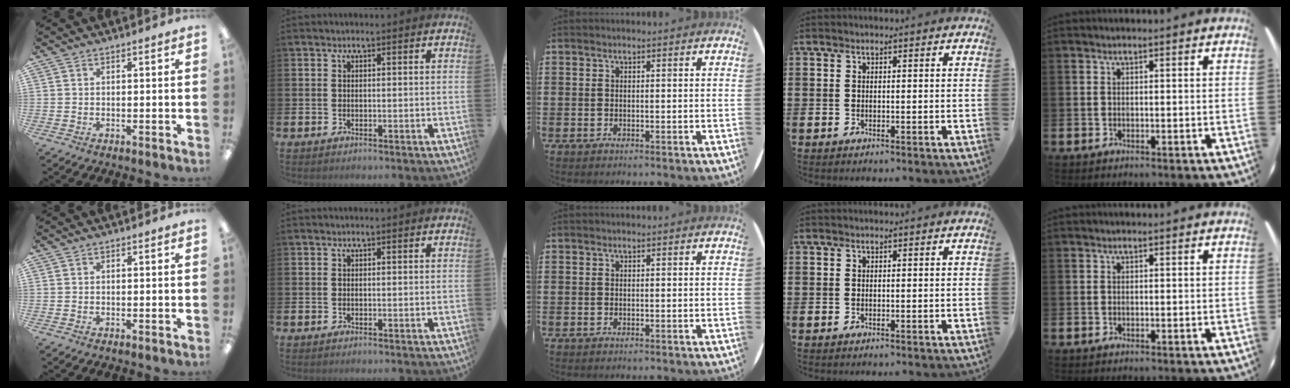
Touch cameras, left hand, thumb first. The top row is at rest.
{}